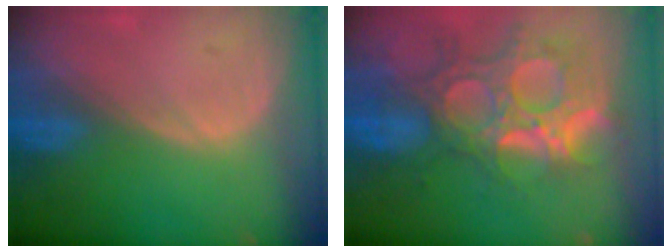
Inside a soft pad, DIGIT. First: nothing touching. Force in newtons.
{"total": 13.8, "press": 11.6, "slide": 7.5}